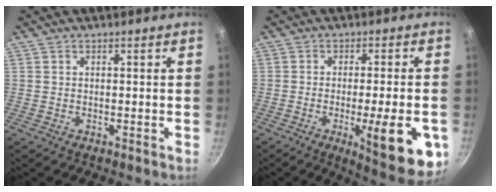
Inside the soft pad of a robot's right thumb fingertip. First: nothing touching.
{"total": 15.5, "force": [-4.7, 3.8, 14.3], "torque": [-0.171, 0.004, -0.057]}